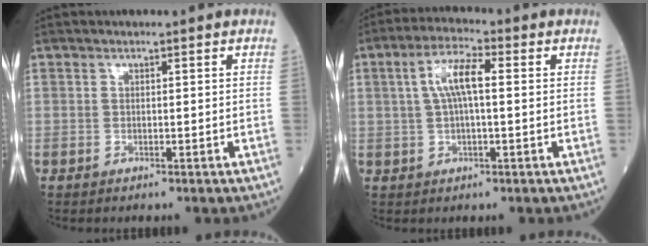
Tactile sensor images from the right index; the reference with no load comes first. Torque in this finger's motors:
{"motor_torque": [0.66, 0.24, 0.17, 0.07]}